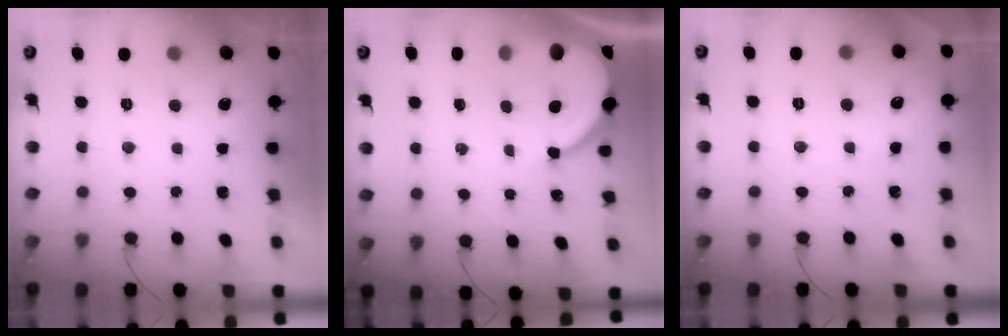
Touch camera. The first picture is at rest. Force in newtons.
{"total": 6.9, "press": 6.9, "slide": 0.8}
{"total": 3.4, "press": 3.3, "slide": 0.6}